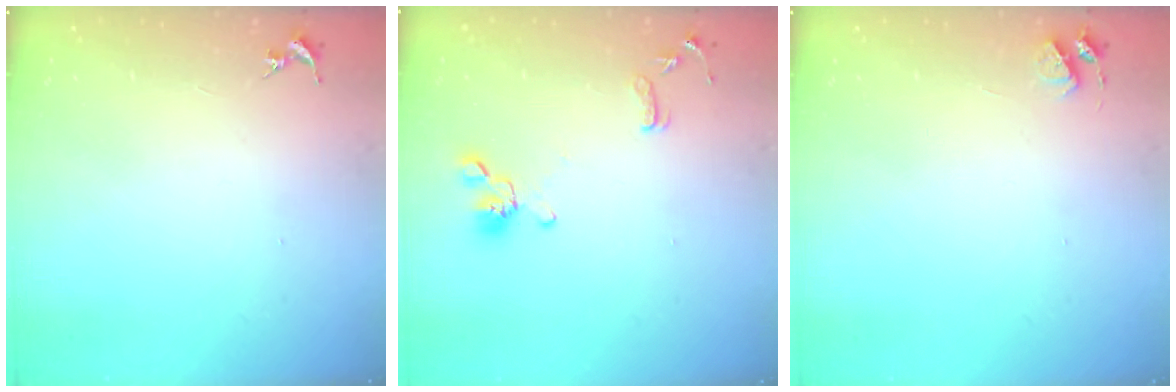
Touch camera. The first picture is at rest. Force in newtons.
{"total": 11.5, "press": 11.3, "slide": 1.8}
{"total": 4.4, "press": 4.3, "slide": 0.6}